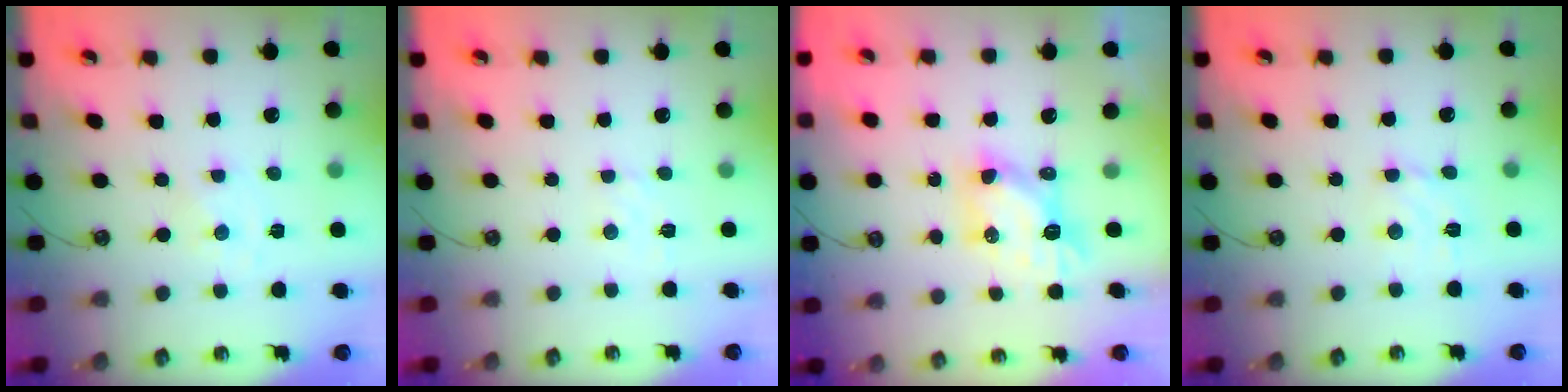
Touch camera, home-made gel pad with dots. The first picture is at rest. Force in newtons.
{"total": 2.6, "press": 2.6, "slide": 0.4}
{"total": 6.6, "press": 6.6, "slide": 0.1}
{"total": 3.8, "press": 3.8, "slide": 0.5}